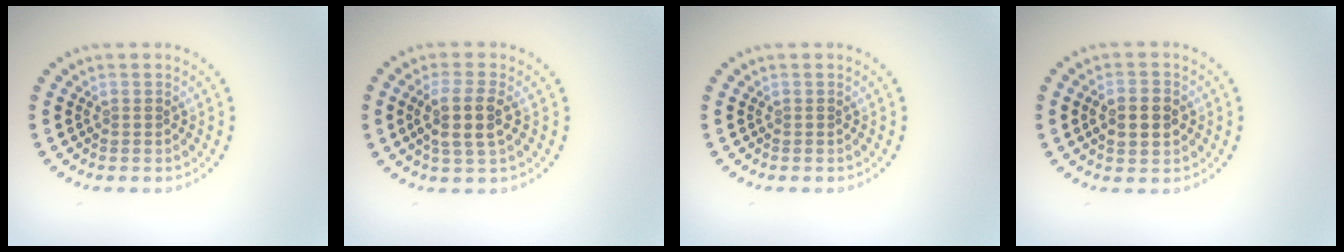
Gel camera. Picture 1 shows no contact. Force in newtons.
{"total": 3.4, "press": 3.1, "slide": 1.4}
{"total": 0.0}
{"total": 3.9, "press": 3.9, "slide": 0.2}